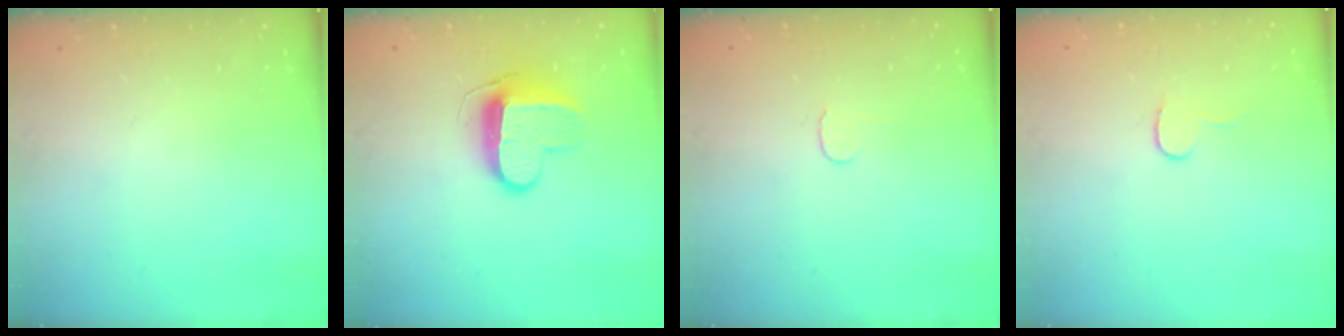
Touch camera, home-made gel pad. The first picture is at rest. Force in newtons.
{"total": 9.4, "press": 9.3, "slide": 1.3}
{"total": 3.9, "press": 3.9, "slide": 0.3}
{"total": 5.5, "press": 5.5, "slide": 0.4}